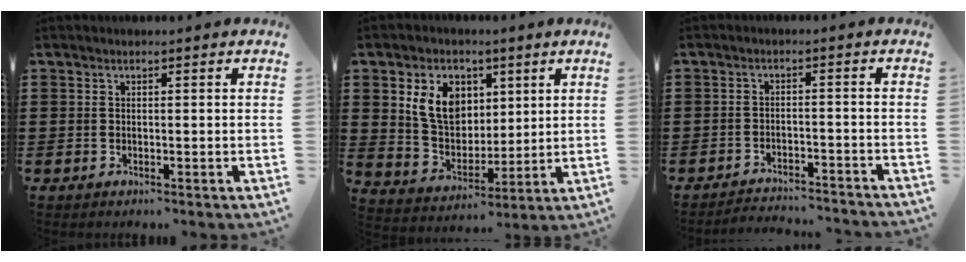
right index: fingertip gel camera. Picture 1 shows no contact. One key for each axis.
{"total": 8.5, "fx": 3.1, "fy": 6.4, "fz": 4.6, "tx": -0.109, "ty": 0.012, "tz": 0.053}
{"total": 3.0, "fx": -3.0, "fy": 0.1, "fz": 0.1, "tx": -0.008, "ty": 0.000, "tz": -0.064}